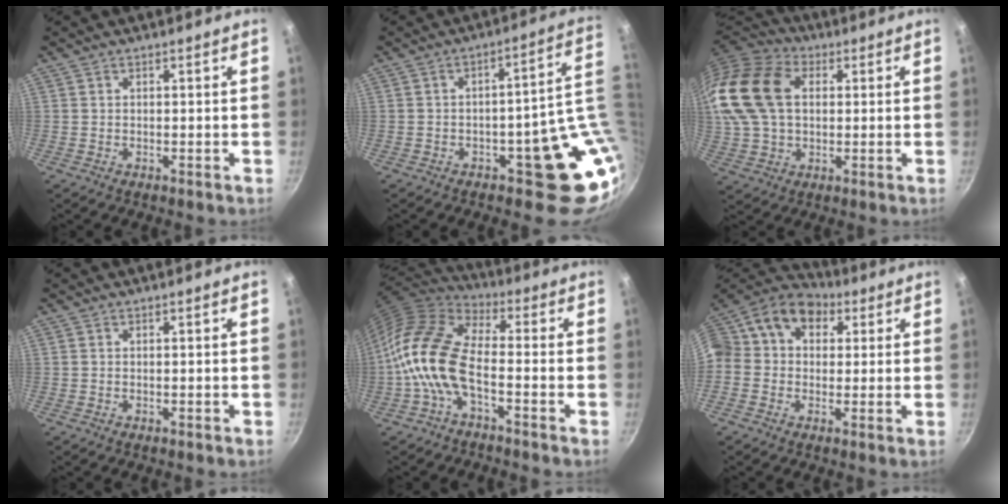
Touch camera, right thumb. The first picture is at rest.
{"total": 13.3, "force": [0.7, 7.1, 11.3], "torque": [-0.065, 0.008, 0.027]}
{"total": 20.4, "force": [3.8, 14.2, 14.2], "torque": [-0.282, 0.023, 0.062]}
{"total": 0.0}
{"total": 13.8, "force": [-3.8, 6.8, 11.4], "torque": [-0.220, 0.037, -0.092]}
{"total": 15.1, "force": [3.8, 12.4, 7.8], "torque": [-0.143, 0.035, 0.044]}